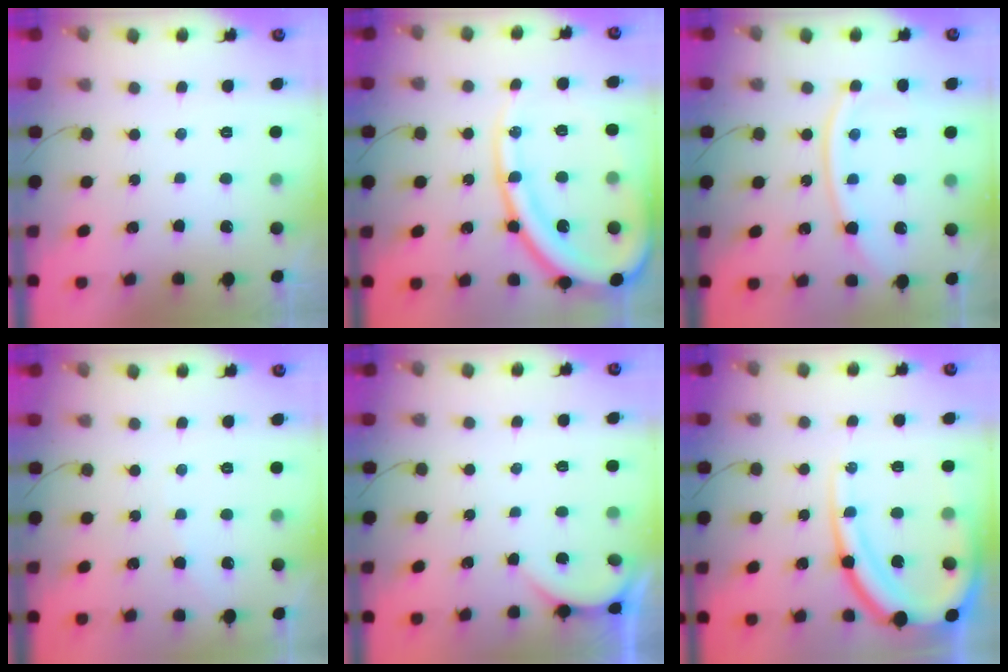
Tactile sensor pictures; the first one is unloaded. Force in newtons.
{"total": 21.2, "press": 21.1, "slide": 2.0}
{"total": 10.1, "press": 10.1, "slide": 0.9}
{"total": 2.3, "press": 2.3, "slide": 0.3}
{"total": 0.6, "press": 0.6, "slide": 0.1}
{"total": 18.6, "press": 18.5, "slide": 2.0}